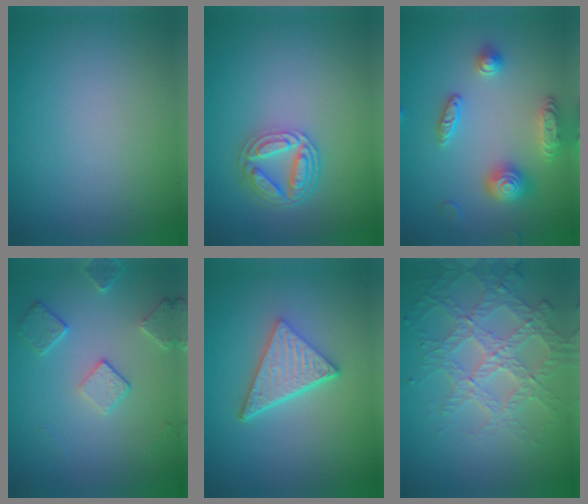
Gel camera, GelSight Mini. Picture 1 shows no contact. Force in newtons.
{"total": 4.5, "press": 3.5, "slide": 2.8}
{"total": 3.8, "press": 3.7, "slide": 0.6}
{"total": 2.9, "press": 2.8, "slide": 0.9}
{"total": 5.2, "press": 3.7, "slide": 3.7}
{"total": 4.0, "press": 4.0, "slide": 0.3}